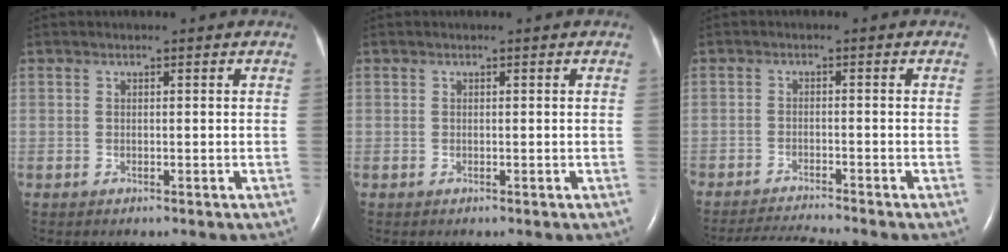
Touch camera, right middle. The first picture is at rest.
{"total": 0.0}
{"total": 5.4, "force": [-5.1, -1.4, 1.2], "torque": [-0.021, -0.019, -0.089]}